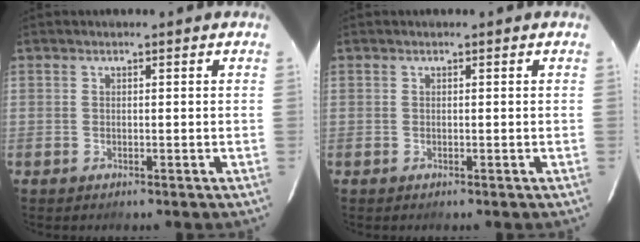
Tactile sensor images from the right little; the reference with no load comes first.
{"total": 0.0}